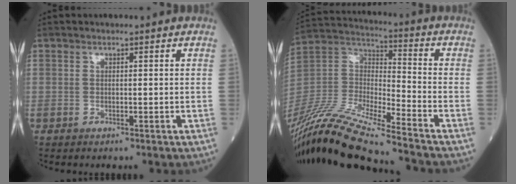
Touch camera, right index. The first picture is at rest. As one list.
[{"total": 18.7, "force": [-16.1, 0.0, 9.6], "torque": [-0.211, -0.015, -0.308]}]